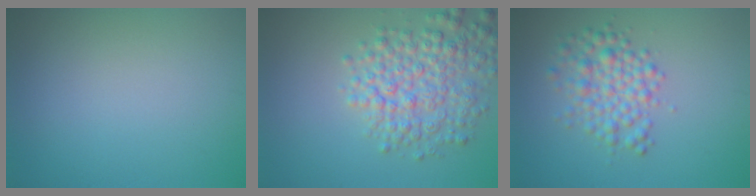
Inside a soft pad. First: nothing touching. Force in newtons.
{"total": 5.5, "press": 5.5, "slide": 0.2}
{"total": 3.7, "press": 3.7, "slide": 0.1}